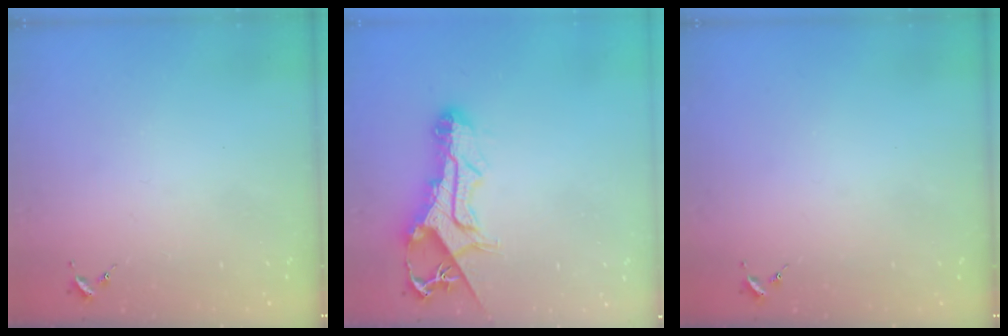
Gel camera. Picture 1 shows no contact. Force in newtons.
{"total": 13.4, "press": 13.3, "slide": 1.3}
{"total": 0.0}